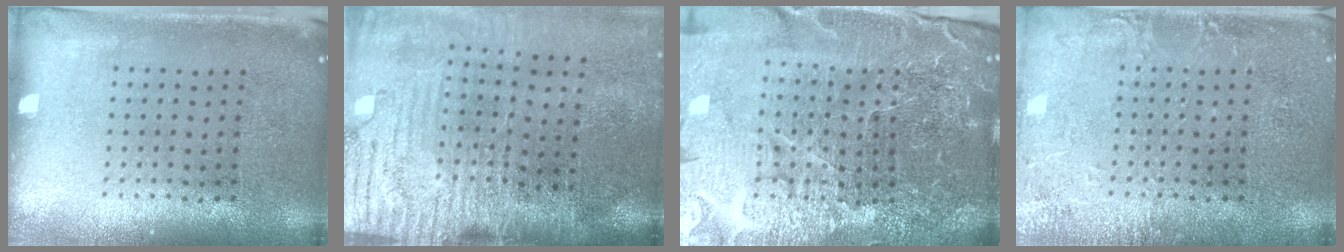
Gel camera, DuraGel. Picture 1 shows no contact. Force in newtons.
{"total": 4.8, "press": 4.0, "slide": 2.6}
{"total": 5.9, "press": 5.4, "slide": 2.3}
{"total": 2.5, "press": 2.5, "slide": 0.3}